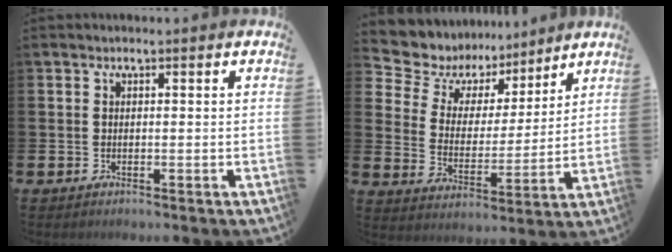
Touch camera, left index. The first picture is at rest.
{"total": 8.0, "force": [6.8, 4.2, 0.3], "torque": [-0.058, -0.053, 0.123]}